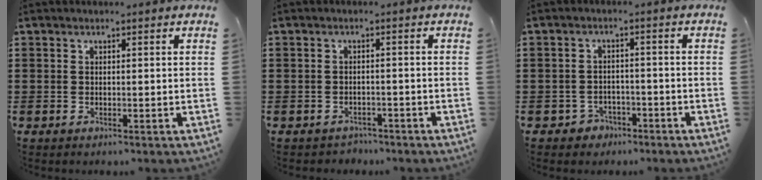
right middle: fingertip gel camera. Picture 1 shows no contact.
{"total": 1.4, "force": [-1.4, 0.4, -0.1], "torque": [-0.007, -0.002, -0.031]}
{"total": 2.4, "force": [-2.1, 1.1, 0.1], "torque": [-0.013, -0.001, -0.045]}